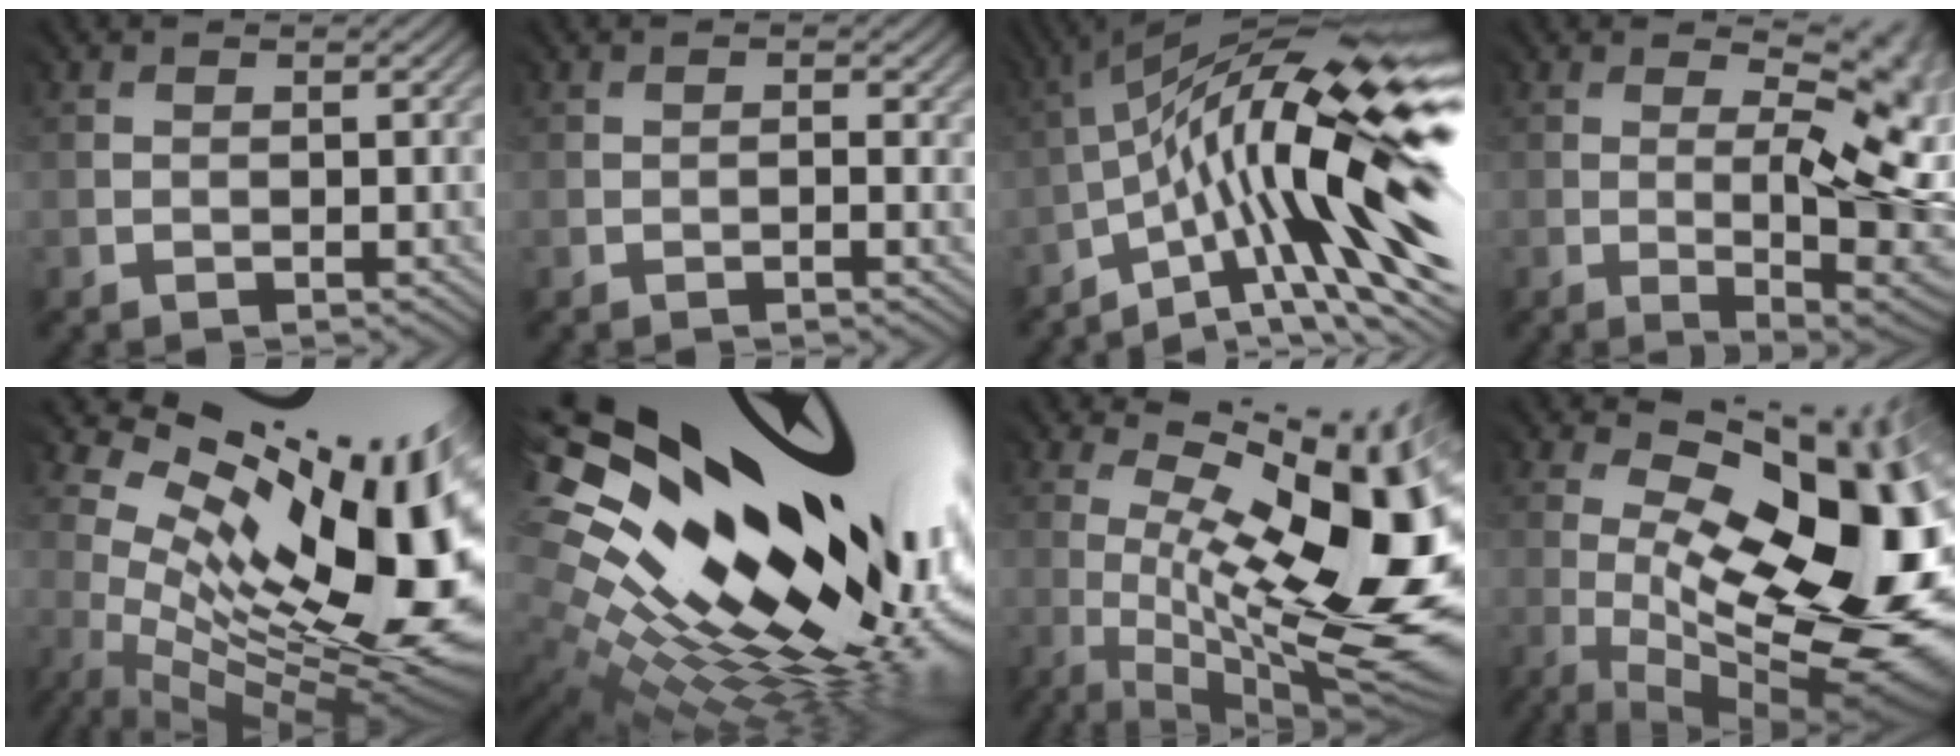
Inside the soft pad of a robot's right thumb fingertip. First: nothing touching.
{"total": 1.1, "force": [-0.5, 0.2, 1.0], "torque": [-0.019, 0.000, -0.007]}
{"total": 19.3, "force": [-3.6, 5.1, 18.3], "torque": [-0.280, 0.014, -0.064]}
{"total": 12.2, "force": [0.2, 4.5, 11.4], "torque": [-0.139, 0.020, 0.014]}
{"total": 17.9, "force": [4.4, 8.2, 15.2], "torque": [-0.219, 0.001, 0.101]}
{"total": 20.5, "force": [4.9, 10.3, 17.1], "torque": [-0.326, 0.013, 0.113]}
{"total": 18.0, "force": [1.9, 6.2, 16.8], "torque": [-0.237, 0.003, 0.053]}
{"total": 18.3, "force": [1.0, 8.1, 16.4], "torque": [-0.226, -0.003, 0.026]}